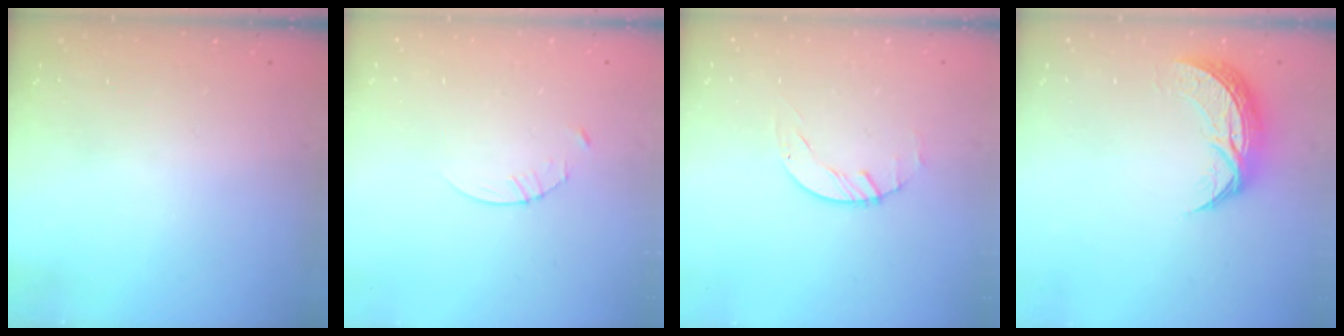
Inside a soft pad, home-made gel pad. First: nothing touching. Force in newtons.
{"total": 2.9, "press": 2.9, "slide": 0.4}
{"total": 0.6, "press": 0.6, "slide": 0.1}
{"total": 10.1, "press": 10.1, "slide": 0.3}